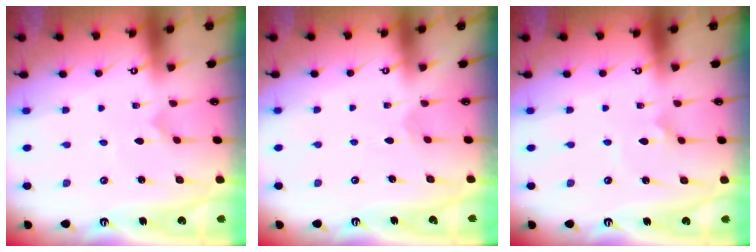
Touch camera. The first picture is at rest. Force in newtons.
{"total": 2.1, "press": 2.1, "slide": 0.3}
{"total": 2.4, "press": 2.4, "slide": 0.2}